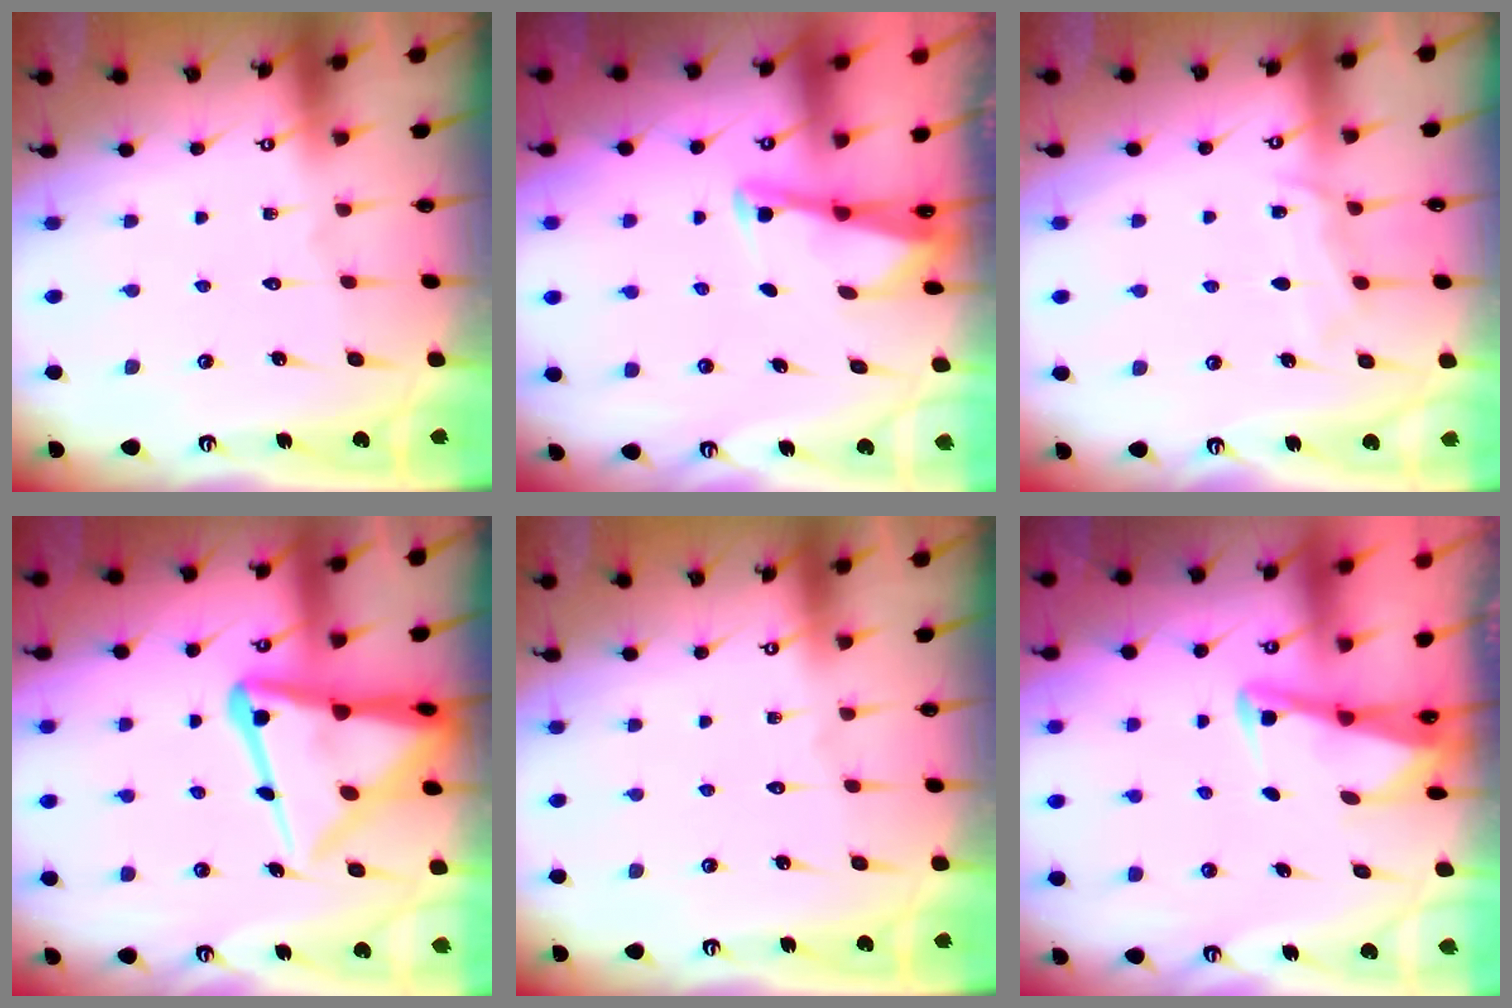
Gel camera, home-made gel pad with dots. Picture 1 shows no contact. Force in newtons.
{"total": 2.6, "press": 2.6, "slide": 0.1}
{"total": 6.1, "press": 6.1, "slide": 0.6}
{"total": 16.3, "press": 16.2, "slide": 1.7}
{"total": 0.0}
{"total": 2.8, "press": 2.8, "slide": 0.4}